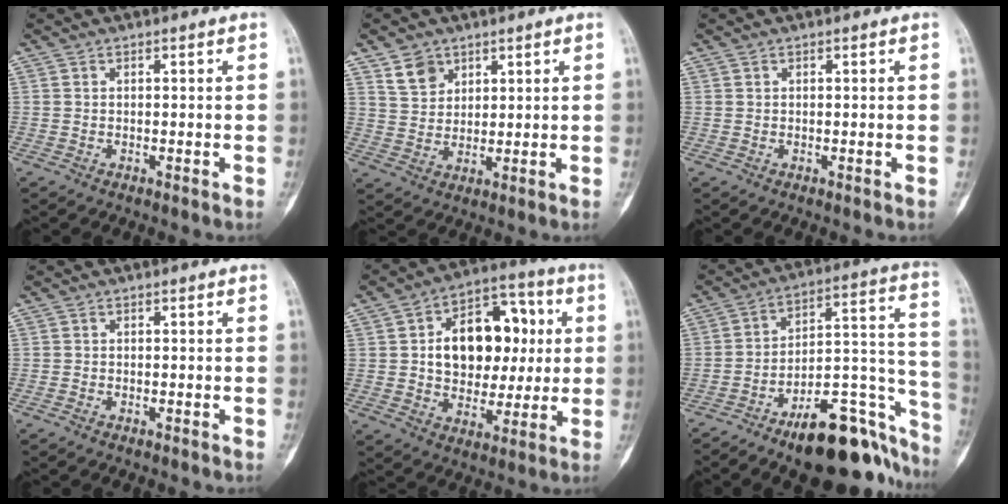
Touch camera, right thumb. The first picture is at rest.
{"total": 5.4, "force": [3.4, 3.8, 1.6], "torque": [-0.012, -0.022, 0.071]}
{"total": 0.0}
{"total": 0.5, "force": [-0.4, 0.2, 0.2], "torque": [-0.010, 0.001, -0.007]}
{"total": 17.6, "force": [2.5, 12.2, 12.5], "torque": [-0.140, 0.021, 0.040]}
{"total": 25.0, "force": [-14.9, 9.8, 17.6], "torque": [-0.150, 0.118, -0.218]}